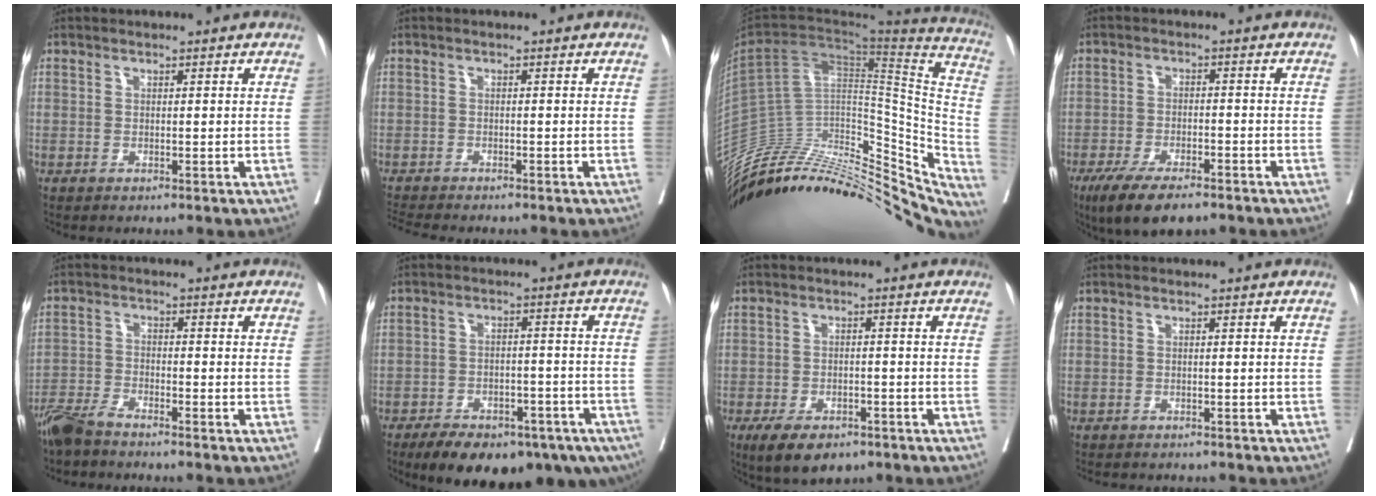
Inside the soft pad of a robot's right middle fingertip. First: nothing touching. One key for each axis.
{"total": 5.4, "fx": -5.0, "fy": 0.2, "fz": 2.0, "tx": -0.028, "ty": -0.010, "tz": -0.081}
{"total": 40.3, "fx": -32.7, "fy": 16.1, "fz": 17.2, "tx": -0.248, "ty": -0.008, "tz": -0.448}
{"total": 9.1, "fx": -6.6, "fy": 2.5, "fz": 5.7, "tx": -0.095, "ty": -0.015, "tz": -0.110}
{"total": 5.2, "fx": -4.6, "fy": 0.6, "fz": 2.3, "tx": -0.042, "ty": -0.014, "tz": -0.092}
{"total": 19.2, "fx": -13.2, "fy": 8.2, "fz": 11.3, "tx": -0.154, "ty": 0.001, "tz": -0.178}
{"total": 7.7, "fx": -5.3, "fy": 3.4, "fz": 4.3, "tx": -0.070, "ty": -0.004, "tz": -0.085}
{"total": 4.4, "fx": -4.0, "fy": 1.0, "fz": 1.3, "tx": -0.012, "ty": -0.004, "tz": -0.054}